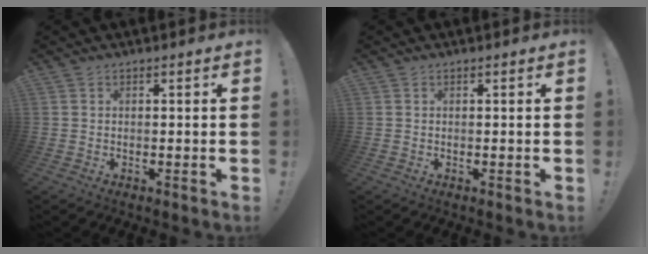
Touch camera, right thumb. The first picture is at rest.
{"total": 0.0}